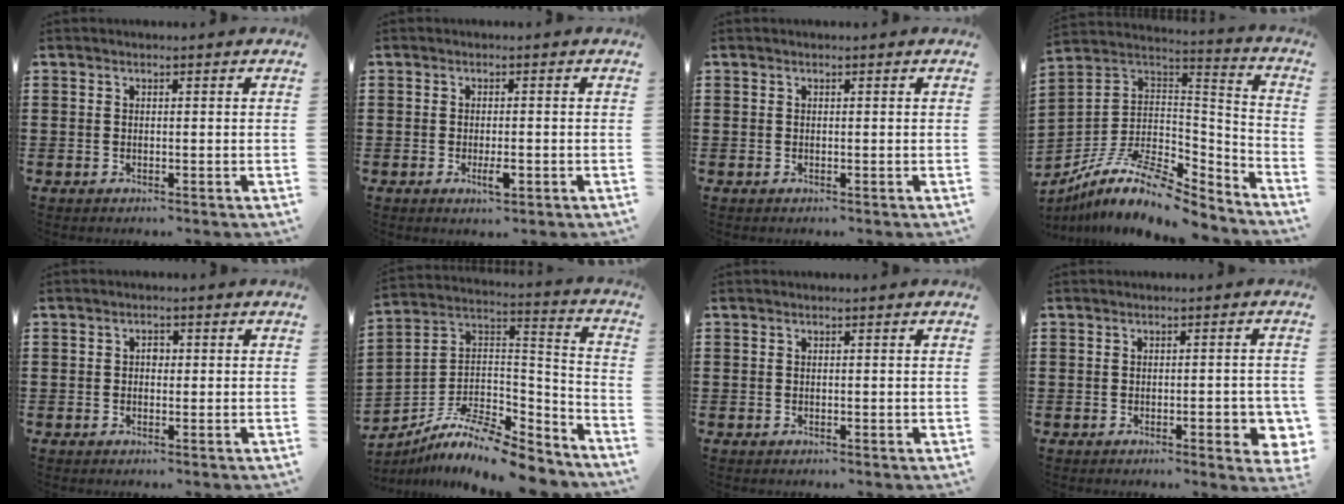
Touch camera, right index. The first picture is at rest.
{"total": 2.8, "force": [-1.0, 0.8, 2.5], "torque": [-0.050, -0.002, -0.019]}
{"total": 0.0}
{"total": 11.9, "force": [-8.6, 4.4, 6.9], "torque": [-0.137, 0.016, -0.161]}
{"total": 1.2, "force": [-0.1, 0.8, 1.0], "torque": [-0.019, 0.003, -0.002]}
{"total": 10.6, "force": [-8.7, 2.9, 5.3], "torque": [-0.104, 0.013, -0.171]}
{"total": 0.0}
{"total": 3.9, "force": [-1.2, 1.0, 3.6], "torque": [-0.049, -0.003, -0.019]}